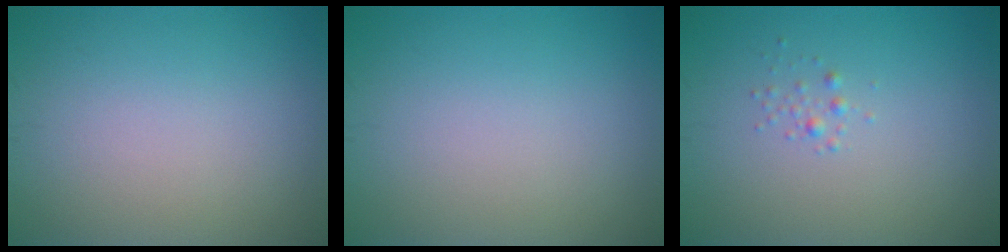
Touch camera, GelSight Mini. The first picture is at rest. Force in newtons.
{"total": 0.0}
{"total": 0.7, "press": 0.7, "slide": 0.0}